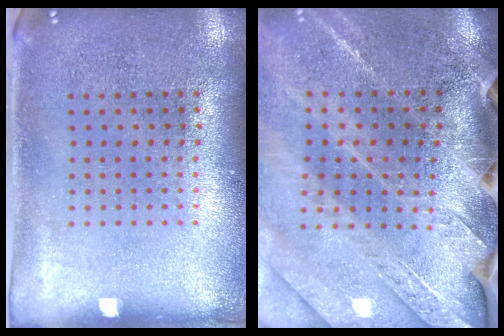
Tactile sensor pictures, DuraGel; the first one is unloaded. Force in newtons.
{"total": 3.2, "press": 3.0, "slide": 1.2}